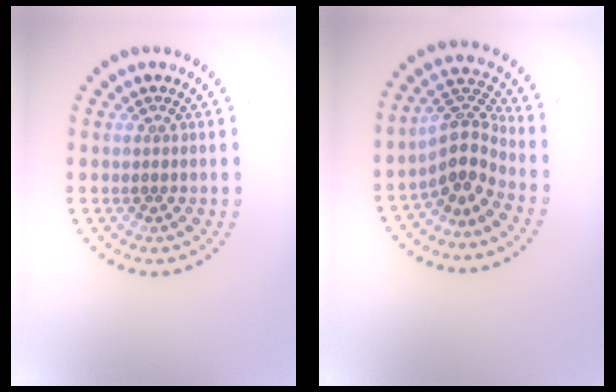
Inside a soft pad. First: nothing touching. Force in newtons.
{"total": 3.6, "press": 2.7, "slide": 2.5}